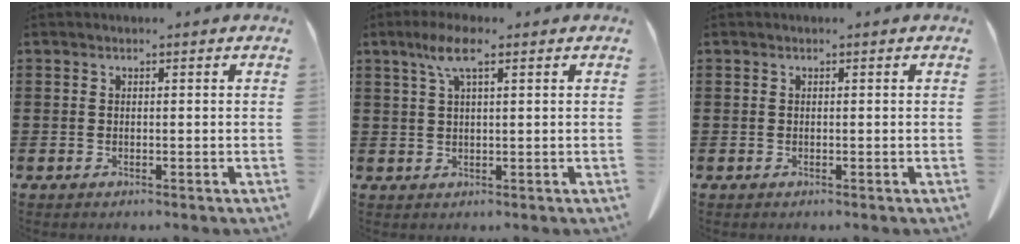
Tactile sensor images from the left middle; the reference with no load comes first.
{"total": 5.0, "force": [2.5, 1.0, 4.2], "torque": [-0.089, 0.007, 0.043]}
{"total": 0.0}